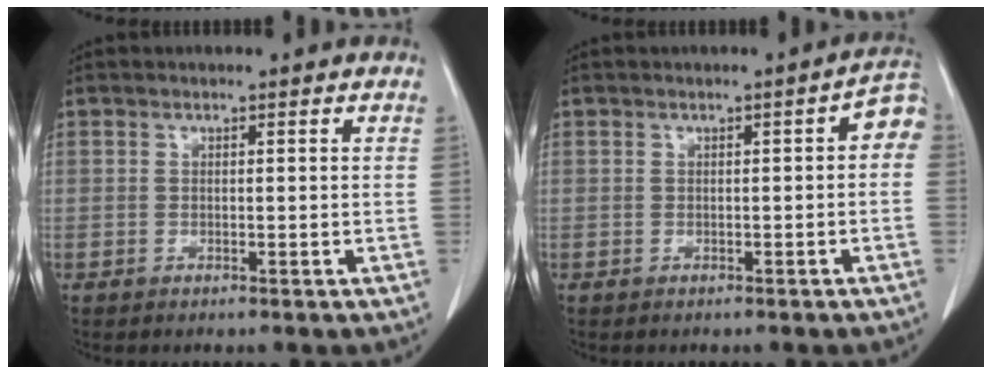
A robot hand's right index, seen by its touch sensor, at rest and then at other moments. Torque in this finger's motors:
{"motor_torque": [0.36, -0.16, 0.12, 0.03]}